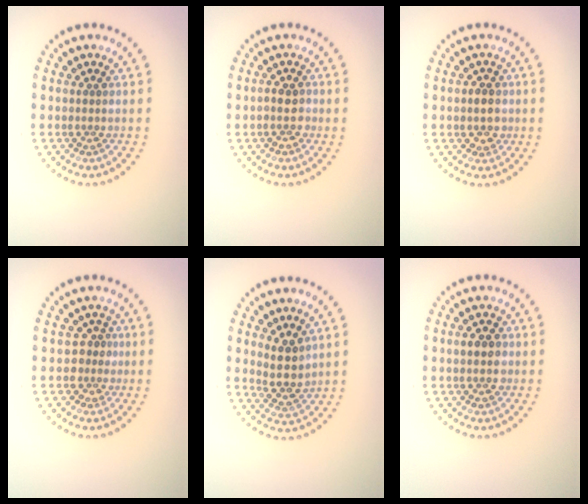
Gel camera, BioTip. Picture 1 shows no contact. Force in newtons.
{"total": 1.8, "press": 1.7, "slide": 0.7}
{"total": 2.1, "press": 2.0, "slide": 0.6}
{"total": 2.0, "press": 1.4, "slide": 1.3}
{"total": 2.9, "press": 2.4, "slide": 1.7}
{"total": 2.7, "press": 2.7, "slide": 0.2}